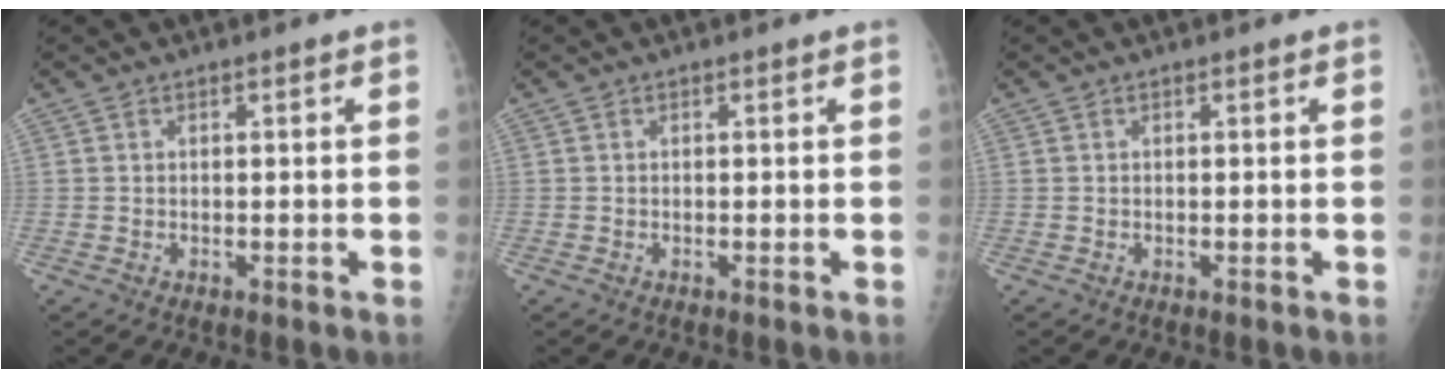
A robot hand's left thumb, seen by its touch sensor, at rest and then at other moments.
{"total": 0.0}
{"total": 0.0}